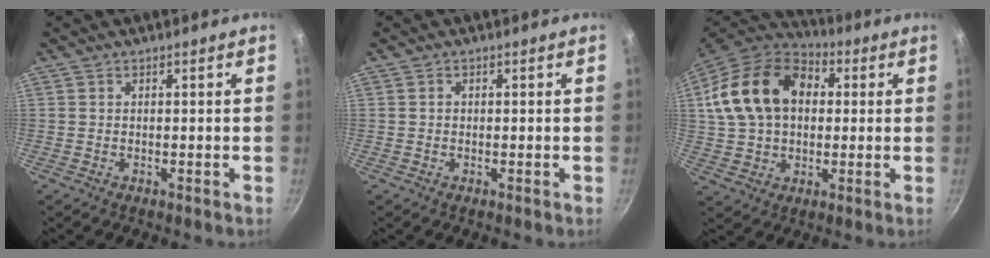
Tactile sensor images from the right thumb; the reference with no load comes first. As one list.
[{"total": 0.6, "force": [0.0, 0.6, 0.2], "torque": [-0.001, 0.003, 0.000]}, {"total": 20.6, "force": [4.1, 14.6, 14.0], "torque": [-0.240, 0.030, 0.064]}]